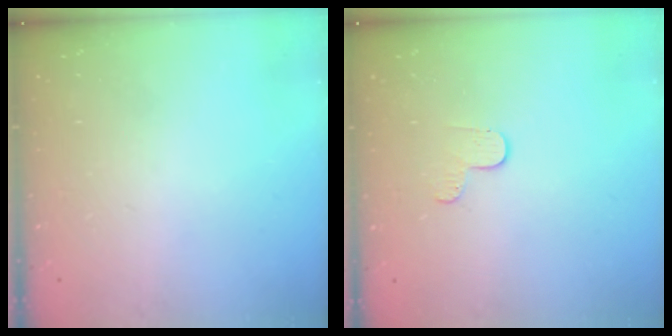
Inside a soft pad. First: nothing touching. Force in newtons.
{"total": 3.9, "press": 3.9, "slide": 0.4}